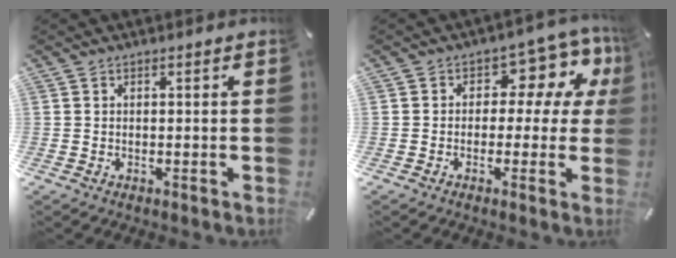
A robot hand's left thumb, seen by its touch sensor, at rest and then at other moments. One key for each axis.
{"total": 9.5, "fx": 2.7, "fy": 6.2, "fz": 6.6, "tx": -0.077, "ty": -0.023, "tz": 0.046}